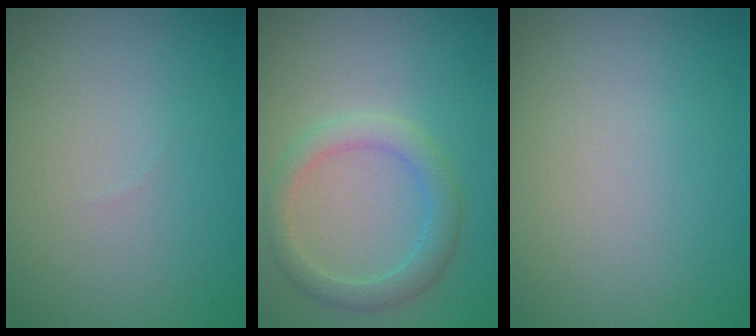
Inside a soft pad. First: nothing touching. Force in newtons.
{"total": 2.8, "press": 2.8, "slide": 0.1}
{"total": 0.0}